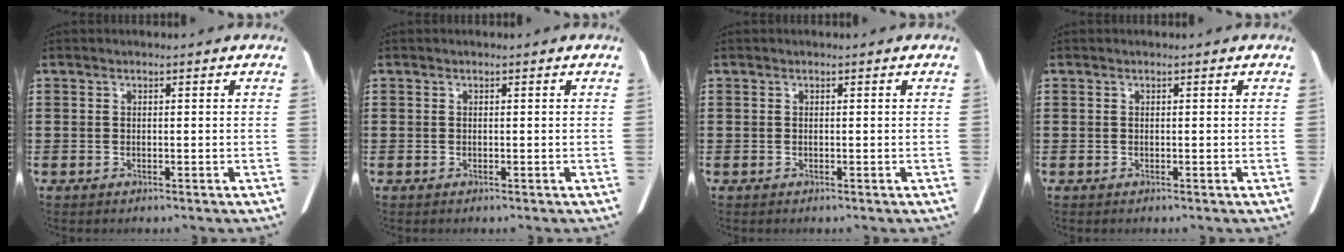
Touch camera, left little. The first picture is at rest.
{"total": 0.0}
{"total": 0.0}
{"total": 0.0}